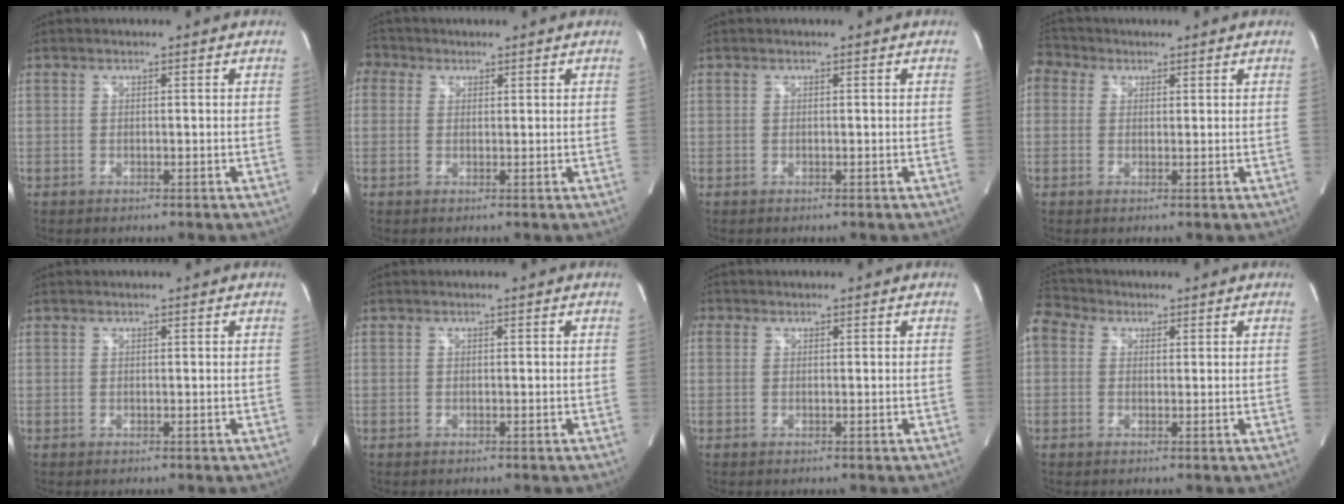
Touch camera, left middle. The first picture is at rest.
{"total": 3.5, "force": [1.7, 3.0, 0.9], "torque": [-0.023, 0.020, 0.031]}
{"total": 0.0}
{"total": 4.3, "force": [2.2, 3.5, 1.4], "torque": [-0.038, 0.028, 0.044]}
{"total": 0.0}
{"total": 0.0}
{"total": 1.5, "force": [0.5, 1.3, 0.4], "torque": [-0.007, 0.008, 0.010]}
{"total": 6.5, "force": [3.0, 4.9, 3.0], "torque": [-0.081, 0.045, 0.059]}